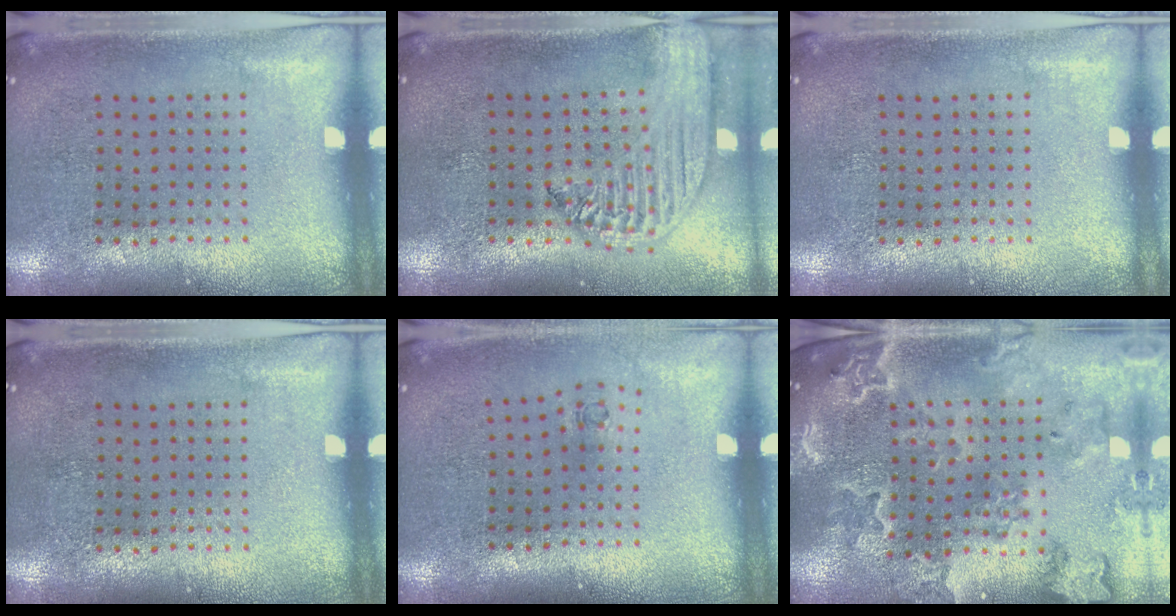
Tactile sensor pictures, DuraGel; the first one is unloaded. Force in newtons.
{"total": 2.6, "press": 2.1, "slide": 1.4}
{"total": 0.0}
{"total": 0.0}
{"total": 0.6, "press": 0.3, "slide": 0.5}
{"total": 2.3, "press": 2.2, "slide": 0.5}